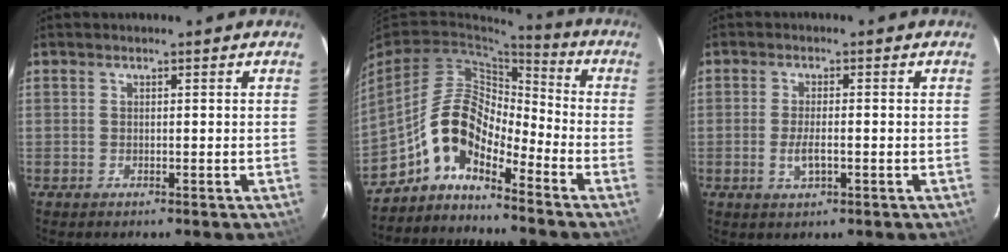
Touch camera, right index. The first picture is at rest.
{"total": 9.5, "force": [-6.2, 3.8, 6.1], "torque": [-0.120, 0.024, -0.131]}
{"total": 3.5, "force": [-1.1, 1.1, 3.1], "torque": [-0.061, -0.006, -0.017]}